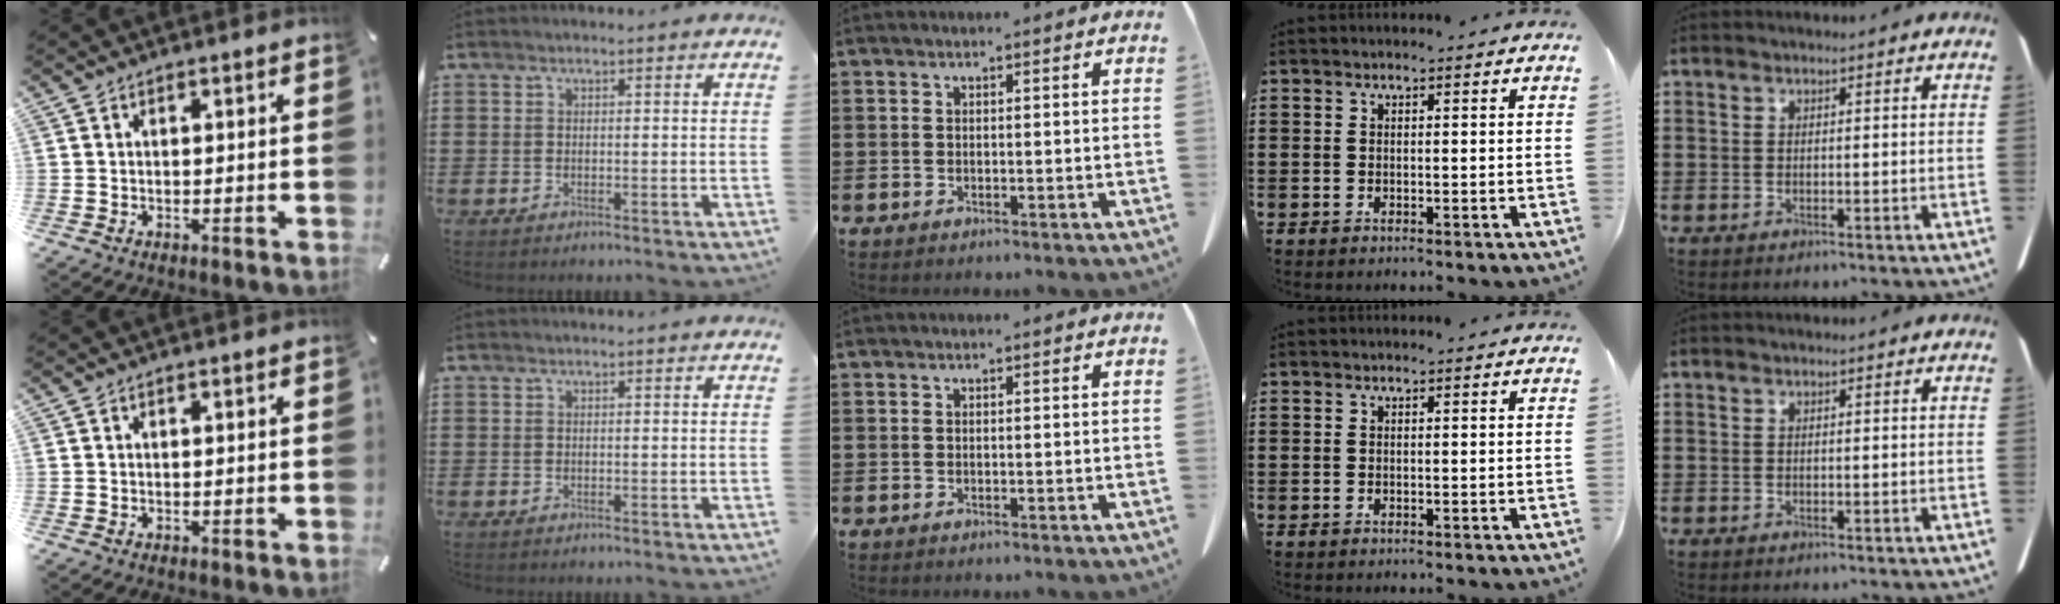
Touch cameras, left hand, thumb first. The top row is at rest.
{}